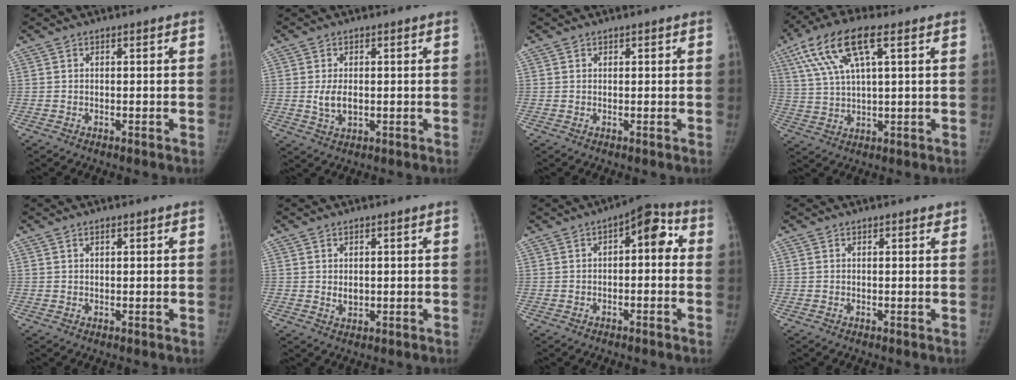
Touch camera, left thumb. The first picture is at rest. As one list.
[{"total": 4.2, "force": [-0.1, 2.5, 3.4], "torque": [-0.061, -0.003, 0.000]}, {"total": 0.5, "force": [0.2, 0.4, -0.1], "torque": [0.011, 0.000, 0.000]}, {"total": 13.2, "force": [5.6, 4.2, 11.1], "torque": [-0.234, 0.008, 0.104]}, {"total": 1.0, "force": [0.6, 0.4, 0.6], "torque": [-0.005, 0.000, 0.009]}, {"total": 2.1, "force": [0.3, 1.5, 1.5], "torque": [-0.015, -0.005, 0.008]}, {"total": 7.3, "force": [0.7, 3.7, 6.3], "torque": [-0.051, 0.030, -0.003]}, {"total": 0.7, "force": [0.6, 0.3, 0.2], "torque": [0.000, -0.004, 0.005]}]